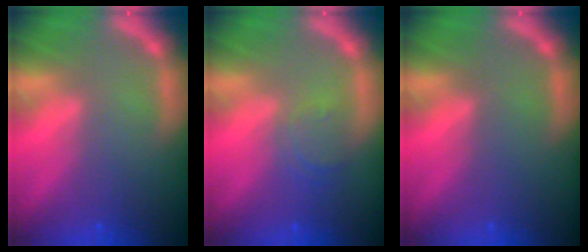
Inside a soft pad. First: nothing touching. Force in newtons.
{"total": 2.4}
{"total": 0.0}